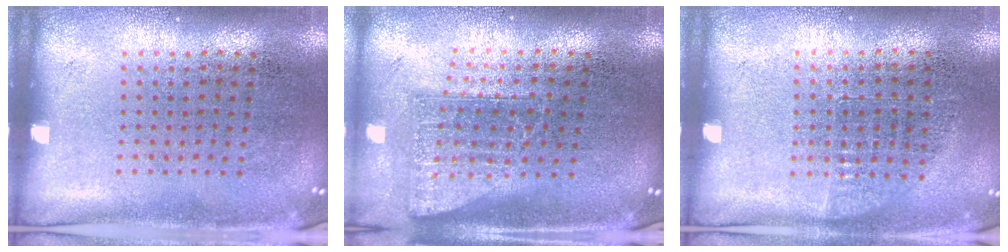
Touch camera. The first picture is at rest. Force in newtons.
{"total": 1.7, "press": 1.3, "slide": 1.1}
{"total": 0.7, "press": 0.6, "slide": 0.4}